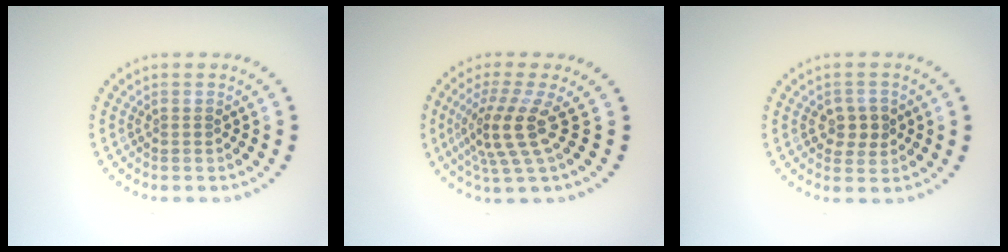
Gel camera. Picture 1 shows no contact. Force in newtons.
{"total": 4.2, "press": 3.0, "slide": 2.9}
{"total": 2.2, "press": 2.2, "slide": 0.5}